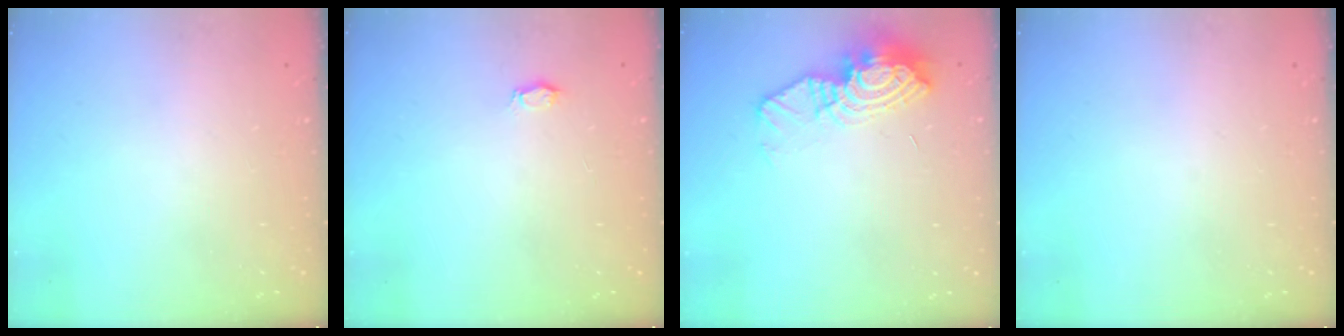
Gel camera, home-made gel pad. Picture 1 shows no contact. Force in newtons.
{"total": 2.7, "press": 2.7, "slide": 0.3}
{"total": 11.3, "press": 11.2, "slide": 1.0}
{"total": 0.0}